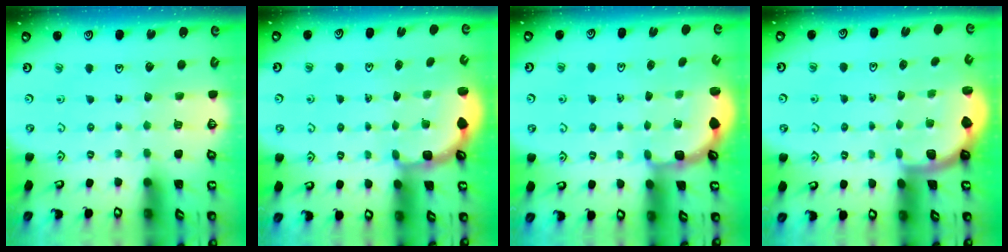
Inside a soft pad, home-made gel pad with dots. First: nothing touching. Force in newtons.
{"total": 2.8, "press": 2.5, "slide": 1.4}
{"total": 2.7, "press": 2.4, "slide": 1.4}
{"total": 1.7, "press": 1.7, "slide": 0.3}